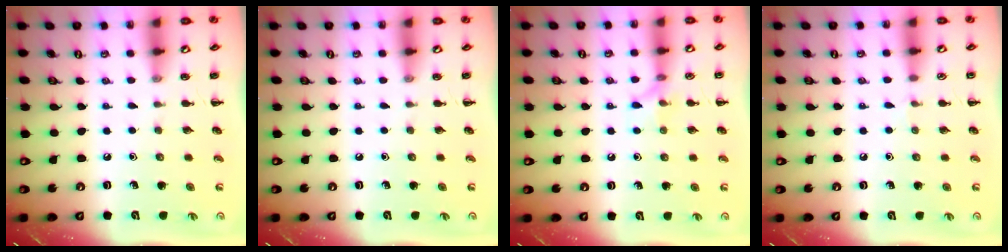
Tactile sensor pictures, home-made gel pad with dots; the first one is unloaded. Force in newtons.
{"total": 0.0}
{"total": 5.6, "press": 5.5, "slide": 1.1}
{"total": 2.9, "press": 2.7, "slide": 1.1}